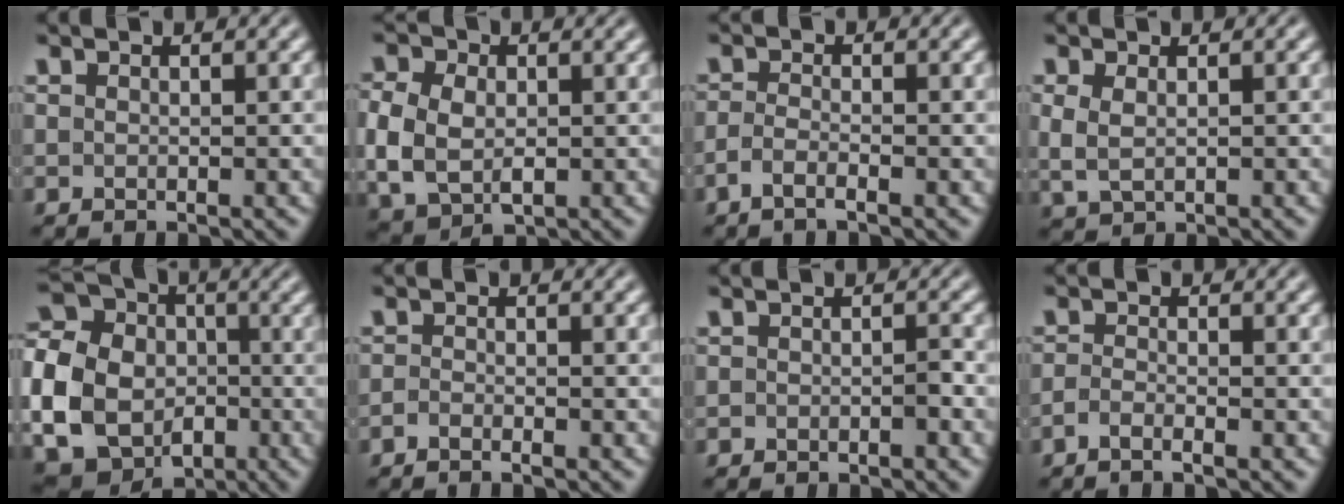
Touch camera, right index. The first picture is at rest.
{"total": 6.8, "force": [-0.4, 5.5, 4.0], "torque": [-0.101, -0.029, 0.008]}
{"total": 1.9, "force": [-1.6, -0.2, 1.1], "torque": [-0.028, -0.010, -0.025]}
{"total": 2.6, "force": [0.4, 1.7, 1.8], "torque": [-0.045, -0.008, 0.020]}
{"total": 15.4, "force": [-1.5, 13.3, 7.5], "torque": [-0.167, -0.052, -0.022]}
{"total": 1.4, "force": [-1.3, -0.4, 0.2], "torque": [-0.003, -0.007, -0.023]}
{"total": 1.0, "force": [-0.9, -0.2, 0.3], "torque": [0.001, -0.002, -0.016]}
{"total": 1.7, "force": [-1.5, -0.4, 0.7], "torque": [-0.014, -0.008, -0.027]}